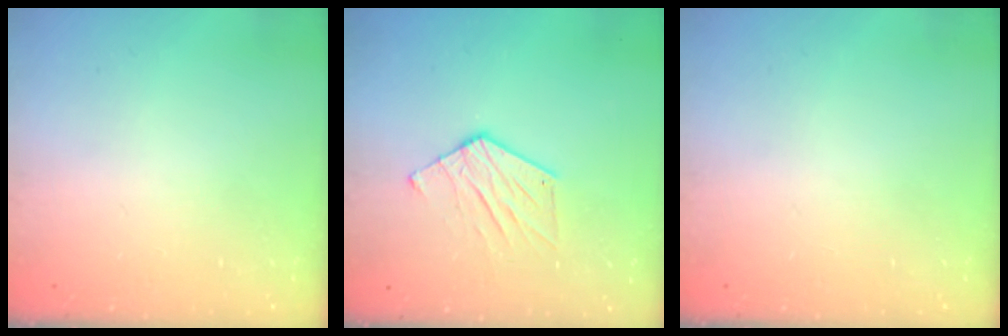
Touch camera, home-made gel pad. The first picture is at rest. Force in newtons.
{"total": 8.7, "press": 8.7, "slide": 0.4}
{"total": 0.0}